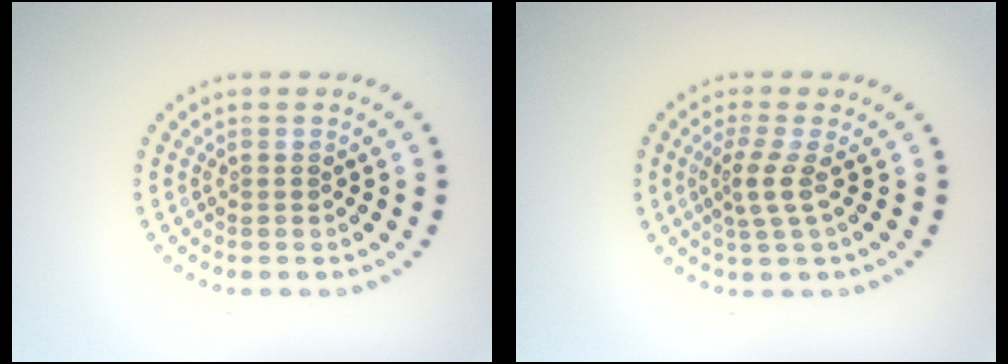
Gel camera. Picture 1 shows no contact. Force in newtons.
{"total": 2.3, "press": 1.5, "slide": 1.7}